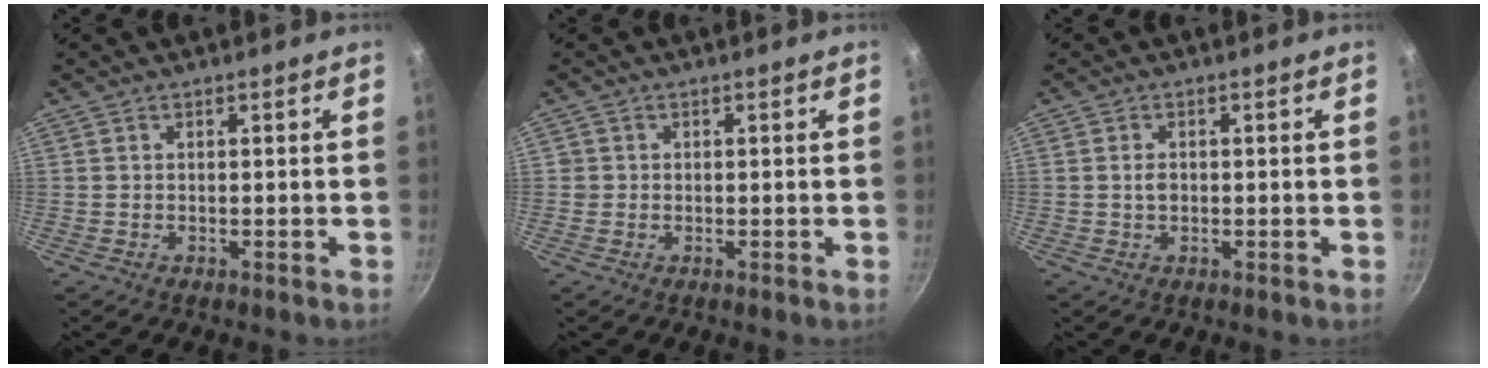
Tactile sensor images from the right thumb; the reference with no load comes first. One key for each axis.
{"total": 1.1, "fx": 0.0, "fy": 1.1, "fz": 0.1, "tx": 0.004, "ty": 0.004, "tz": -0.001}
{"total": 1.8, "fx": 0.0, "fy": 1.3, "fz": 1.3, "tx": -0.020, "ty": 0.002, "tz": 0.000}